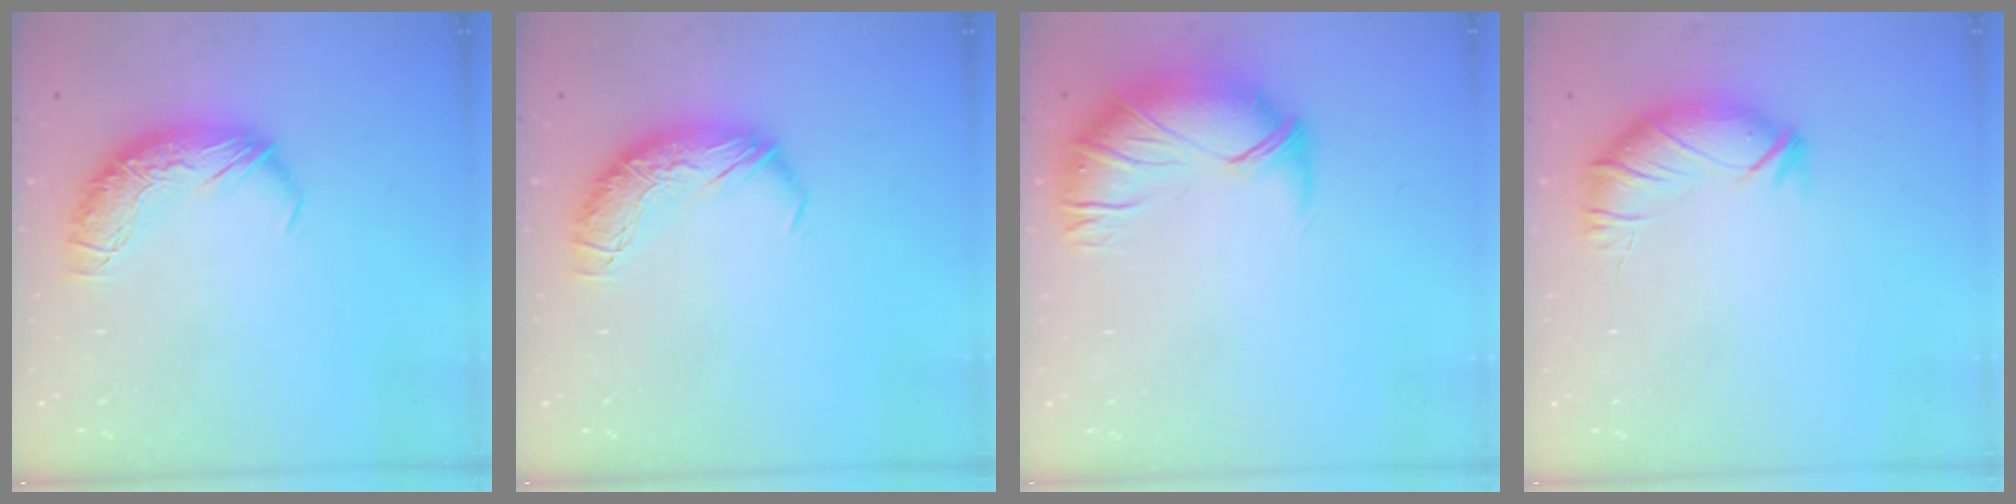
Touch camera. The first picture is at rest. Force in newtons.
{"total": 0.0}
{"total": 3.1, "press": 2.1, "slide": 2.3}
{"total": 3.2, "press": 2.5, "slide": 1.9}